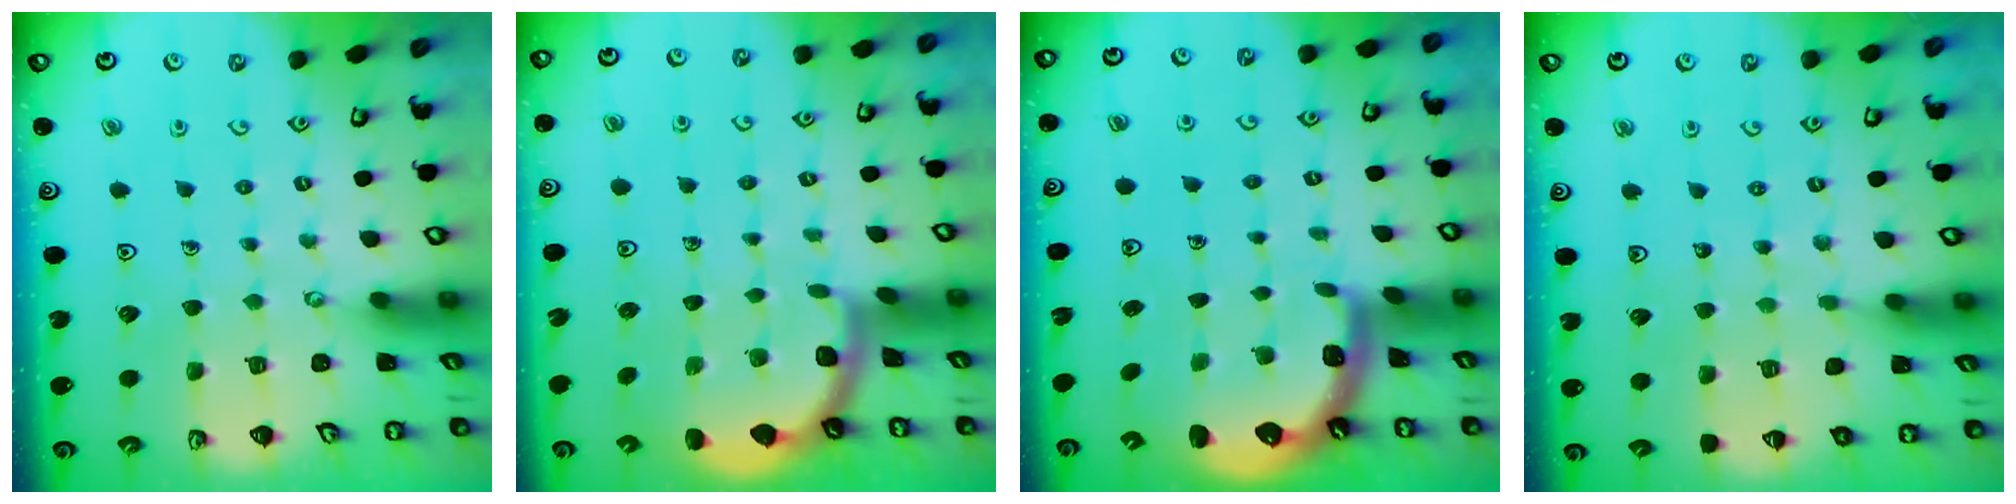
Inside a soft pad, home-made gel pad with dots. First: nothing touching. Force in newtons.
{"total": 1.7, "press": 1.7, "slide": 0.0}
{"total": 1.6, "press": 1.5, "slide": 0.6}
{"total": 4.9, "press": 4.9, "slide": 0.6}